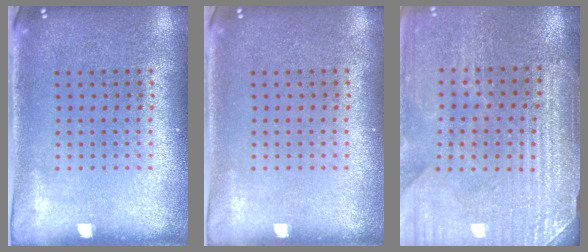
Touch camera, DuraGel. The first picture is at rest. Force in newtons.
{"total": 0.0}
{"total": 3.4, "press": 3.4, "slide": 0.3}